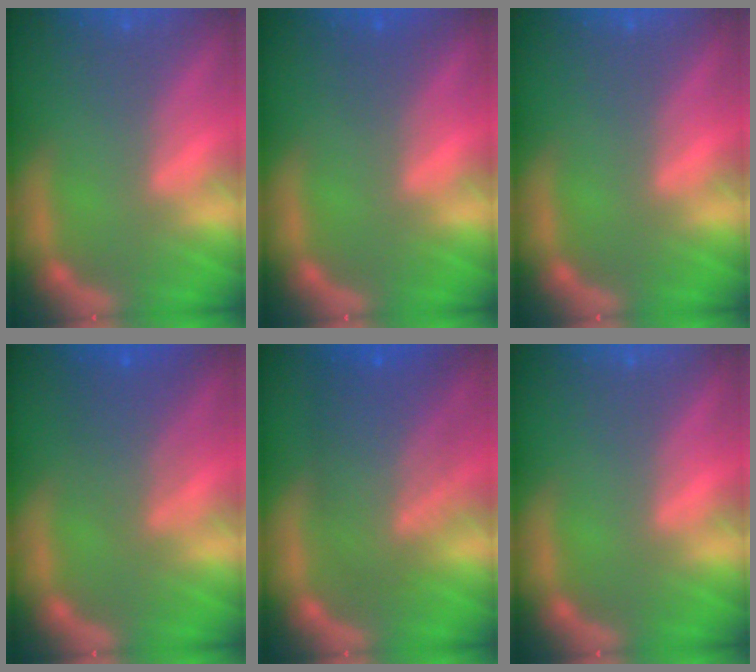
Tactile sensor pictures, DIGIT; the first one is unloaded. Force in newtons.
{"total": 1.0}
{"total": 0.0}
{"total": 3.6}
{"total": 7.5}
{"total": 0.0}